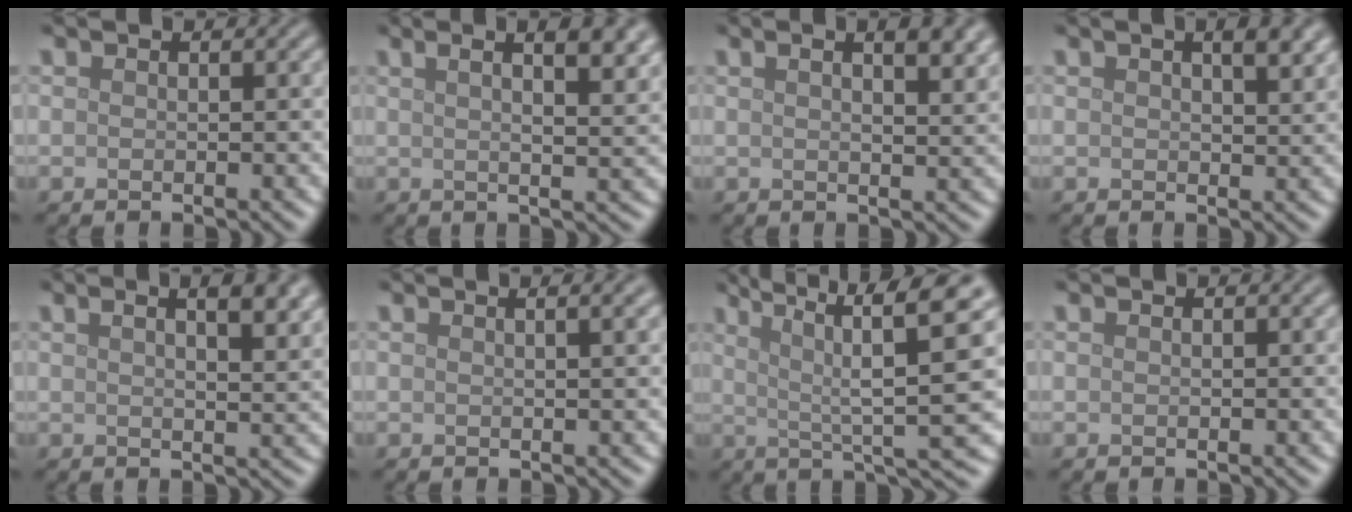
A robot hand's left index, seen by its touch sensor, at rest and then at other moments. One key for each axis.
{"total": 9.0, "fx": 4.0, "fy": 3.3, "fz": 7.4, "tx": -0.058, "ty": 0.037, "tz": 0.028}
{"total": 4.9, "fx": 2.4, "fy": 1.7, "fz": 3.9, "tx": -0.032, "ty": 0.015, "tz": 0.016}
{"total": 2.9, "fx": 1.4, "fy": 1.1, "fz": 2.3, "tx": -0.031, "ty": 0.001, "tz": 0.025}
{"total": 5.9, "fx": 2.9, "fy": 2.1, "fz": 4.7, "tx": -0.040, "ty": 0.023, "tz": 0.021}
{"total": 3.0, "fx": 1.2, "fy": 1.2, "fz": 2.5, "tx": -0.018, "ty": 0.011, "tz": -0.004}
{"total": 10.7, "fx": 3.3, "fy": 2.1, "fz": 9.9, "tx": -0.144, "ty": 0.024, "tz": 0.055}
{"total": 0.0}